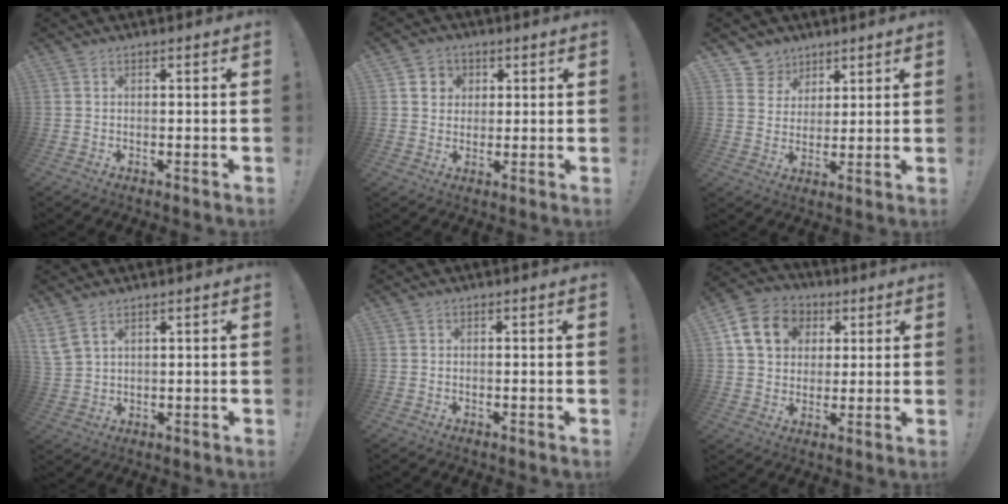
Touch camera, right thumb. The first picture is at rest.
{"total": 5.1, "force": [1.3, 4.8, 1.2], "torque": [-0.013, -0.002, 0.025]}
{"total": 6.9, "force": [4.4, 5.3, 0.2], "torque": [-0.007, -0.040, 0.088]}
{"total": 6.0, "force": [3.8, 3.3, 3.3], "torque": [-0.069, -0.014, 0.076]}
{"total": 0.0}
{"total": 14.2, "force": [4.8, 11.5, 6.7], "torque": [-0.092, -0.003, 0.098]}